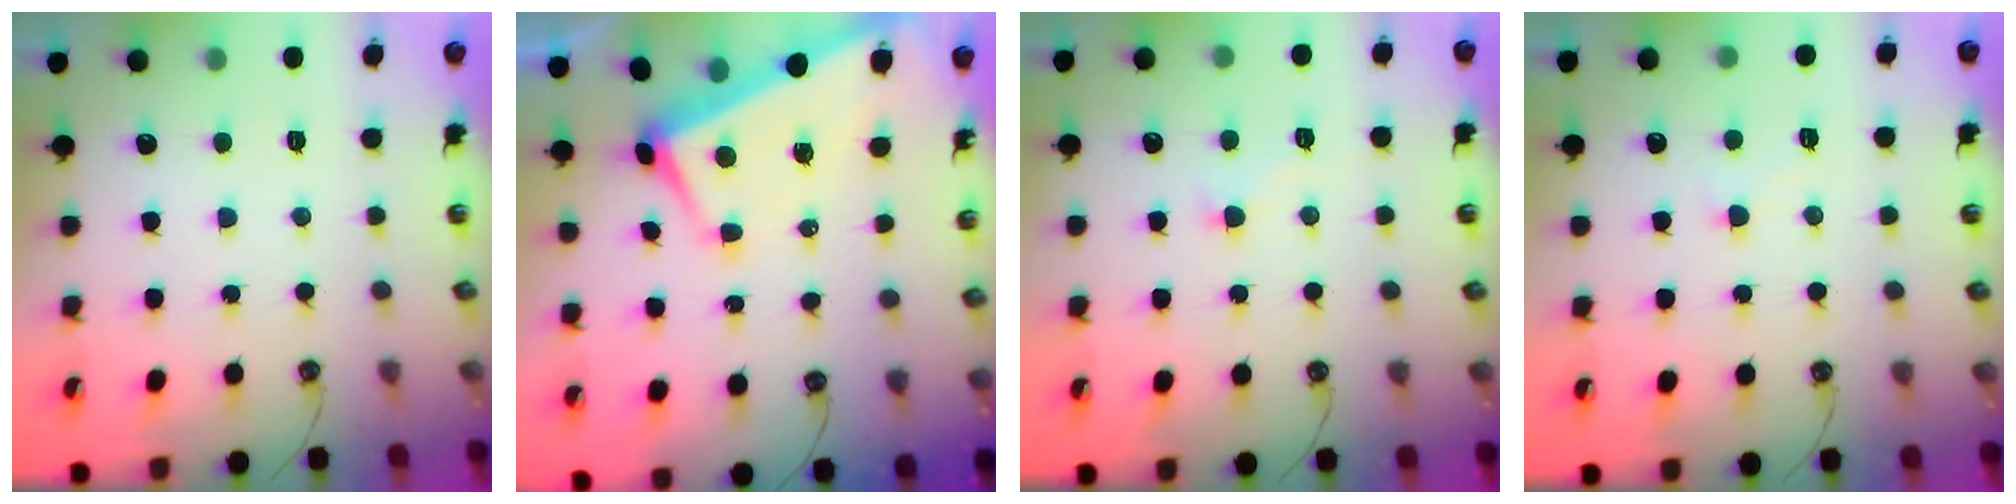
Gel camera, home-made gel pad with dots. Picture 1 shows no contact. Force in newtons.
{"total": 1.7, "press": 1.4, "slide": 1.0}
{"total": 0.8, "press": 0.5, "slide": 0.6}
{"total": 3.0, "press": 3.0, "slide": 0.5}